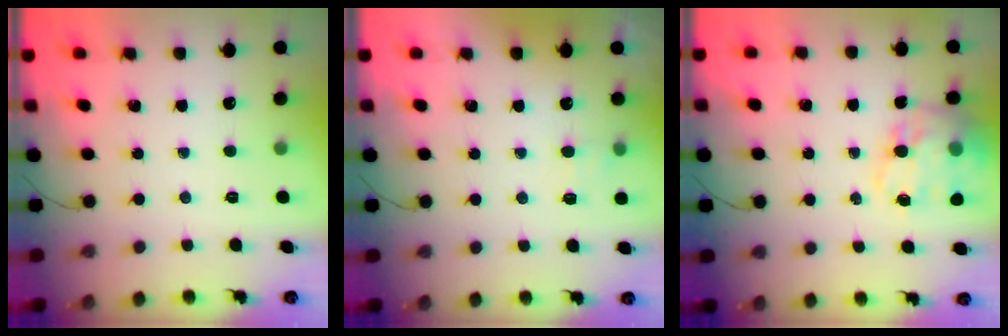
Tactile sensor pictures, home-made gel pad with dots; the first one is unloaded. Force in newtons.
{"total": 6.5, "press": 6.4, "slide": 1.4}
{"total": 17.3, "press": 16.9, "slide": 3.9}